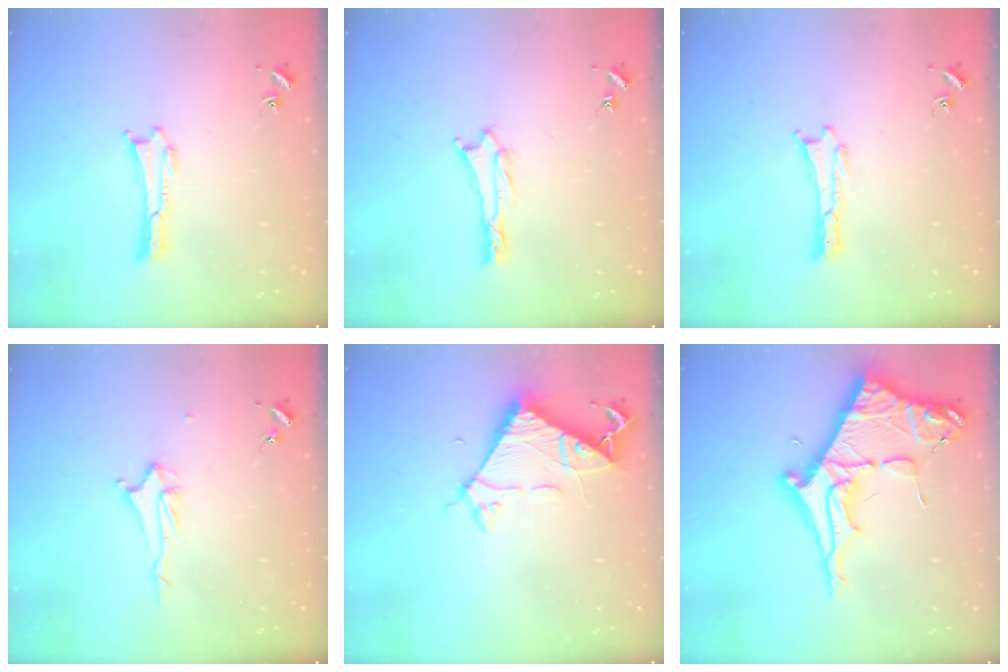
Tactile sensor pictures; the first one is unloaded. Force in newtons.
{"total": 1.0, "press": 1.0, "slide": 0.2}
{"total": 0.0}
{"total": 2.2, "press": 2.2, "slide": 0.3}
{"total": 6.8, "press": 6.8, "slide": 0.6}
{"total": 10.1, "press": 10.1, "slide": 1.1}